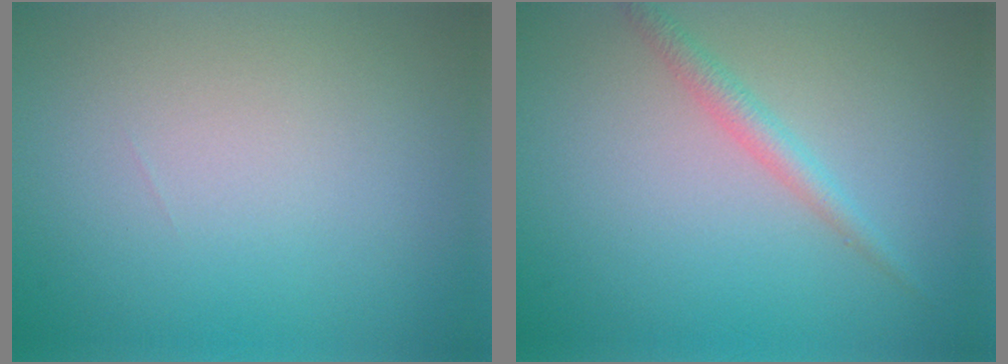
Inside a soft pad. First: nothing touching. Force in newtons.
{"total": 1.9, "press": 1.9, "slide": 0.1}